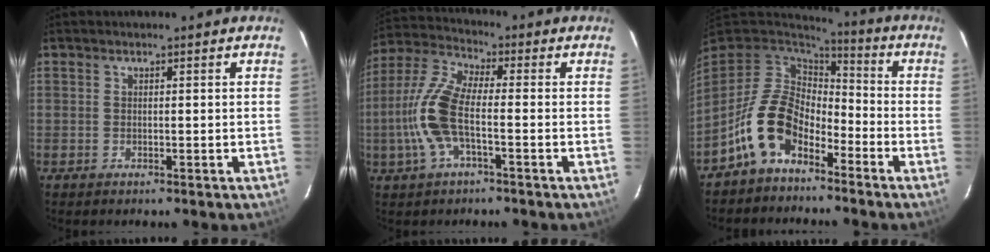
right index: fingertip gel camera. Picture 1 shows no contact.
{"total": 11.5, "force": [-2.7, 3.8, 10.5], "torque": [-0.243, 0.005, -0.058]}
{"total": 12.1, "force": [-6.7, 7.2, 7.0], "torque": [-0.145, 0.020, -0.129]}